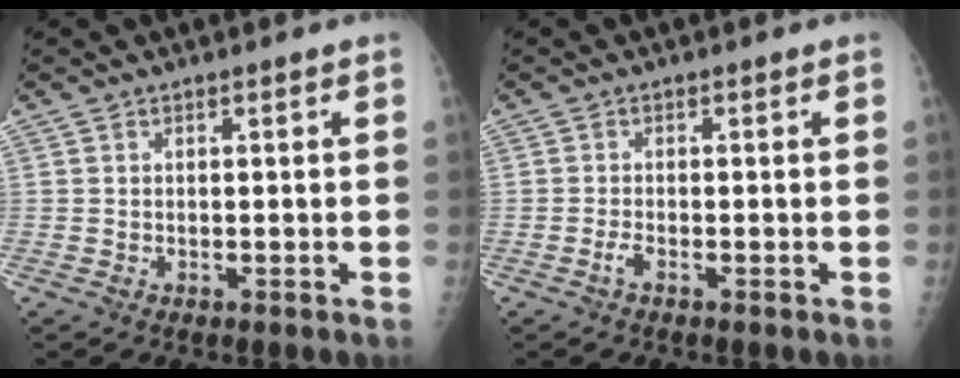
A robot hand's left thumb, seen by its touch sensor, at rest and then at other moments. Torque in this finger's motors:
{"motor_torque": [-0.28, 0.21, 0.06, 0.06, 0.00]}